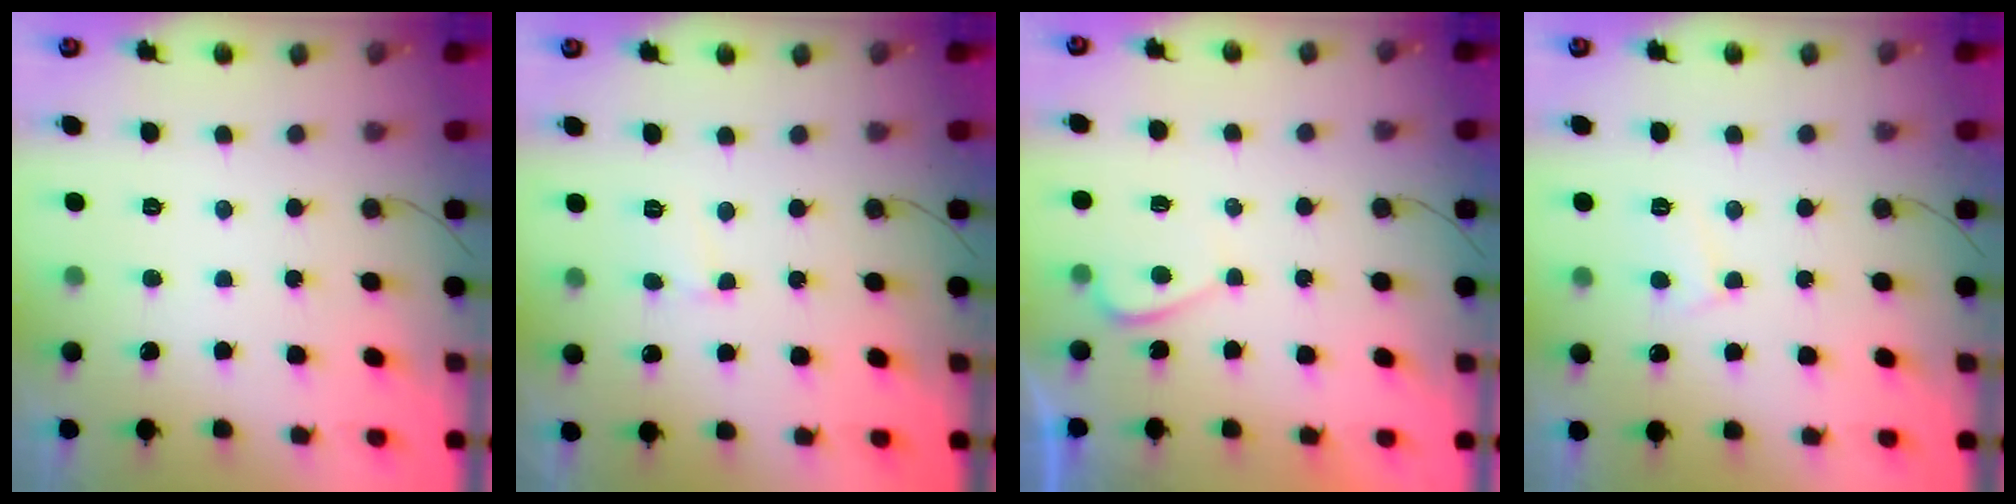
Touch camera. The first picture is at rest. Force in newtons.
{"total": 2.6, "press": 2.6, "slide": 0.3}
{"total": 0.6, "press": 0.4, "slide": 0.5}
{"total": 4.8, "press": 4.8, "slide": 0.3}